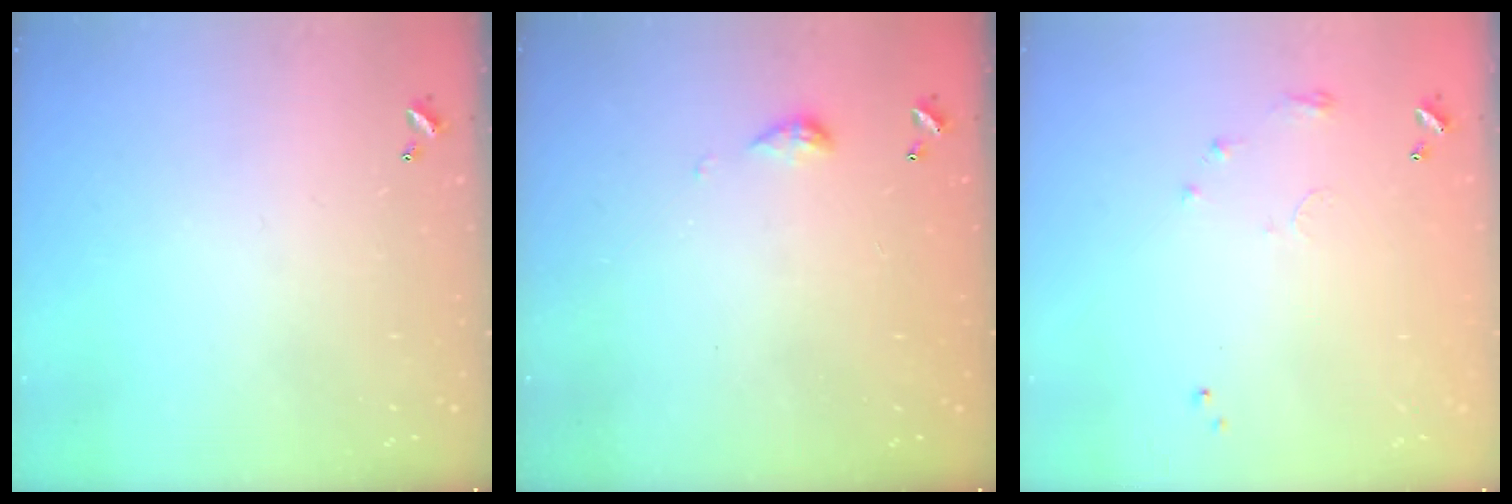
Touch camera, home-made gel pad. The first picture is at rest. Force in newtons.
{"total": 4.0, "press": 4.0, "slide": 0.6}
{"total": 6.3, "press": 6.3, "slide": 0.9}